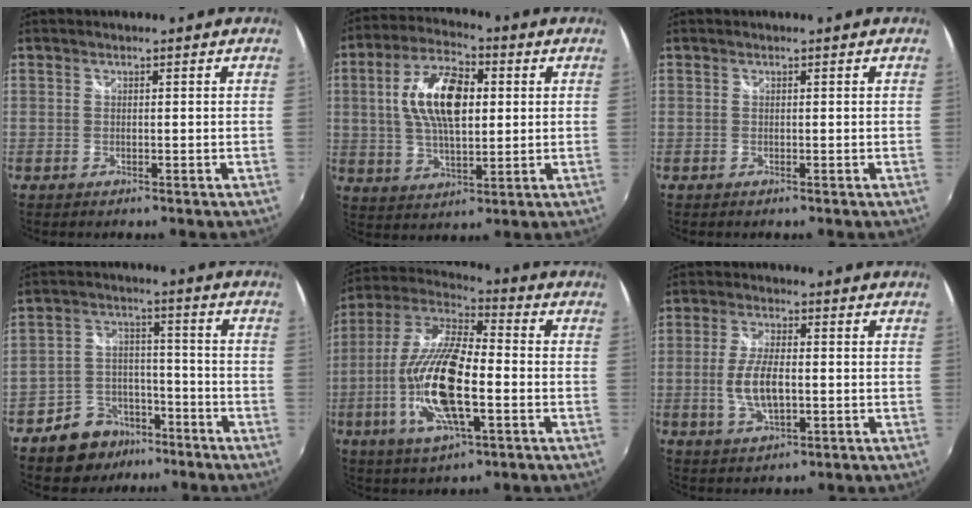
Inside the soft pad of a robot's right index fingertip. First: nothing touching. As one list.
[{"total": 13.7, "force": [2.3, 6.6, 11.8], "torque": [-0.222, 0.016, 0.039]}, {"total": 0.0}, {"total": 9.8, "force": [-6.8, 6.6, 2.3], "torque": [-0.060, 0.027, -0.098]}, {"total": 18.9, "force": [-4.3, 6.3, 17.2], "torque": [-0.354, -0.010, -0.087]}, {"total": 7.9, "force": [-1.0, 3.3, 7.1], "torque": [-0.145, -0.003, -0.017]}]